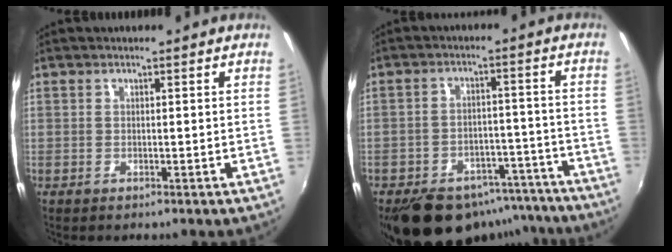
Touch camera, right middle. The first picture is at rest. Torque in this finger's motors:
{"motor_torque": [1.02, -1.10, 0.28, 0.05]}